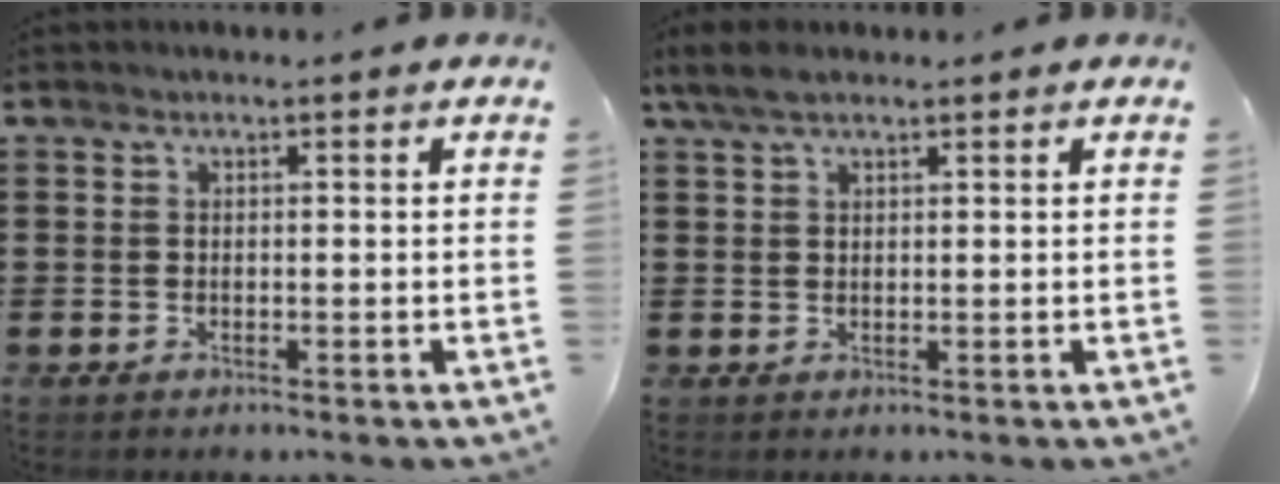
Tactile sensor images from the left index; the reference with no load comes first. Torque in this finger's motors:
{"motor_torque": [0.16, -0.16, 0.18, 0.07]}